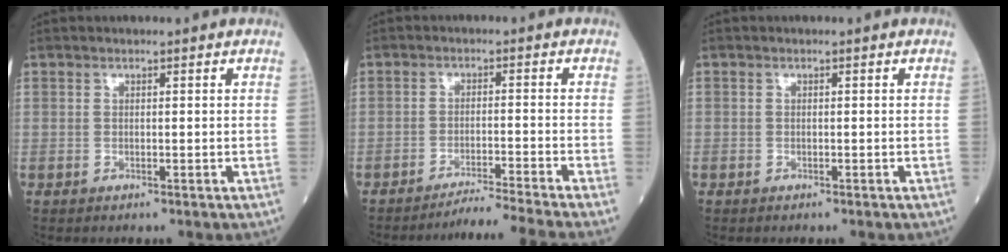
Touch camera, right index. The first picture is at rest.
{"total": 9.2, "force": [-8.2, -3.4, 2.5], "torque": [-0.018, -0.019, -0.129]}
{"total": 0.0}